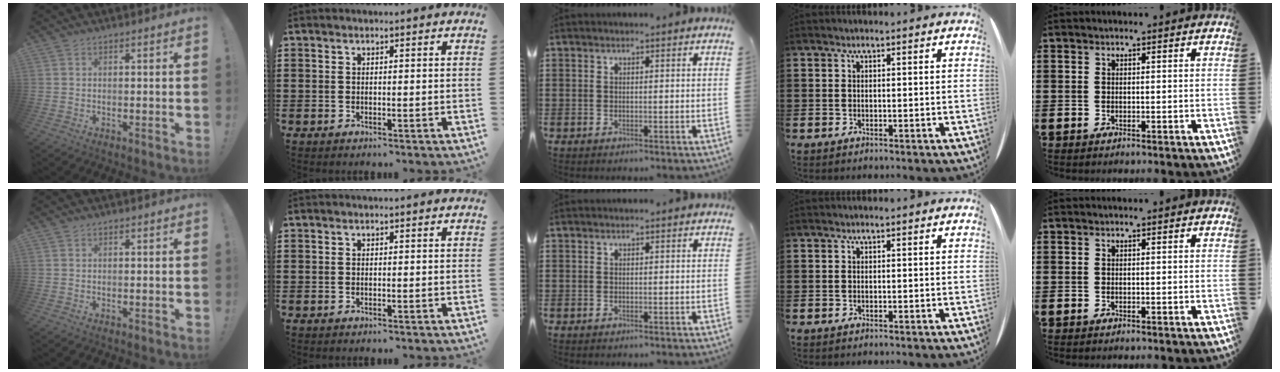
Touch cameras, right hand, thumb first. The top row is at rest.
{}